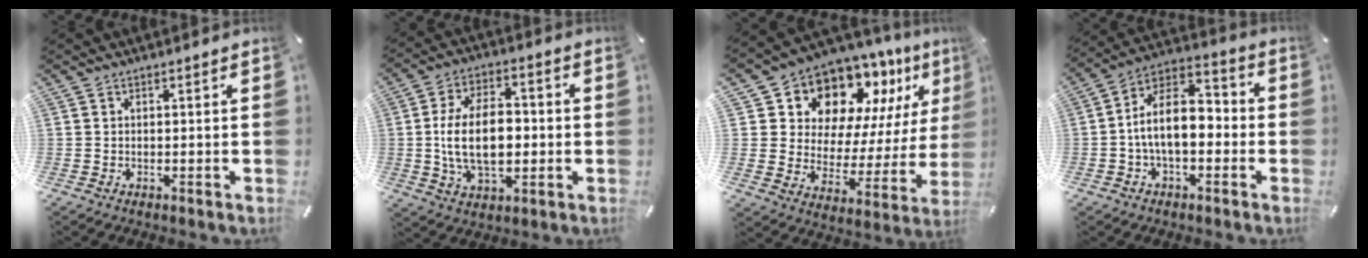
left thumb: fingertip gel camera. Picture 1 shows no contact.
{"total": 15.4, "force": [-0.8, 9.3, 12.2], "torque": [-0.238, 0.006, -0.016]}
{"total": 13.2, "force": [10.9, 6.8, 2.6], "torque": [-0.051, -0.117, 0.189]}
{"total": 12.4, "force": [-2.6, 7.2, 9.7], "torque": [-0.187, 0.008, -0.049]}